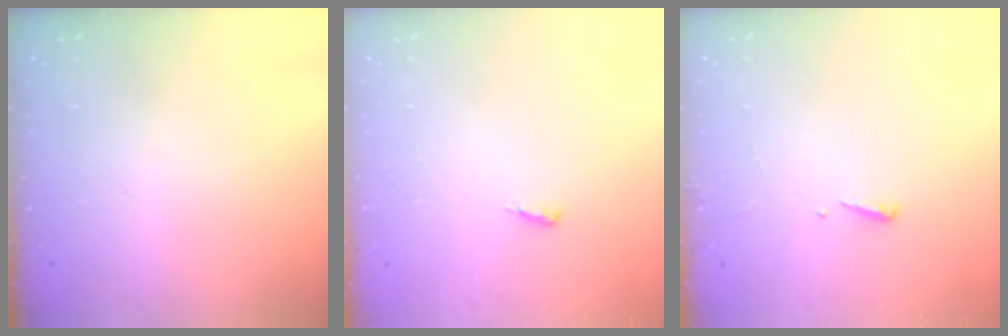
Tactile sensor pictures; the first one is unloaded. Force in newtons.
{"total": 4.6, "press": 4.5, "slide": 0.9}
{"total": 2.4, "press": 2.4, "slide": 0.2}